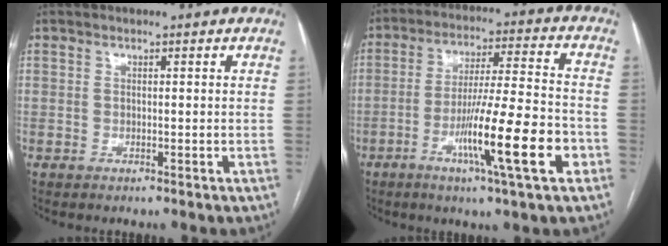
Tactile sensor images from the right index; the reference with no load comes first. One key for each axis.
{"total": 14.1, "fx": -5.4, "fy": 0.0, "fz": 13.0, "tx": -0.219, "ty": -0.011, "tz": -0.091}